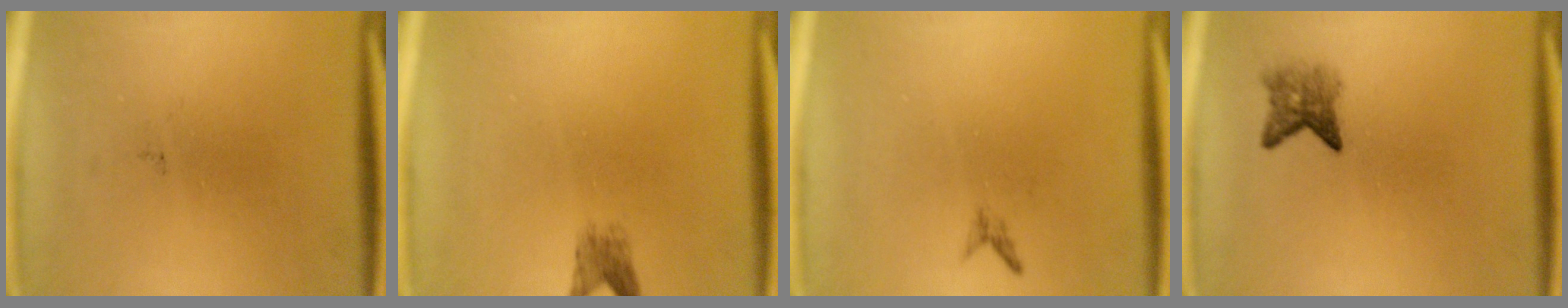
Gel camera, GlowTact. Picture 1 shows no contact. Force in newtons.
{"total": 2.0}
{"total": 0.7}
{"total": 3.0}